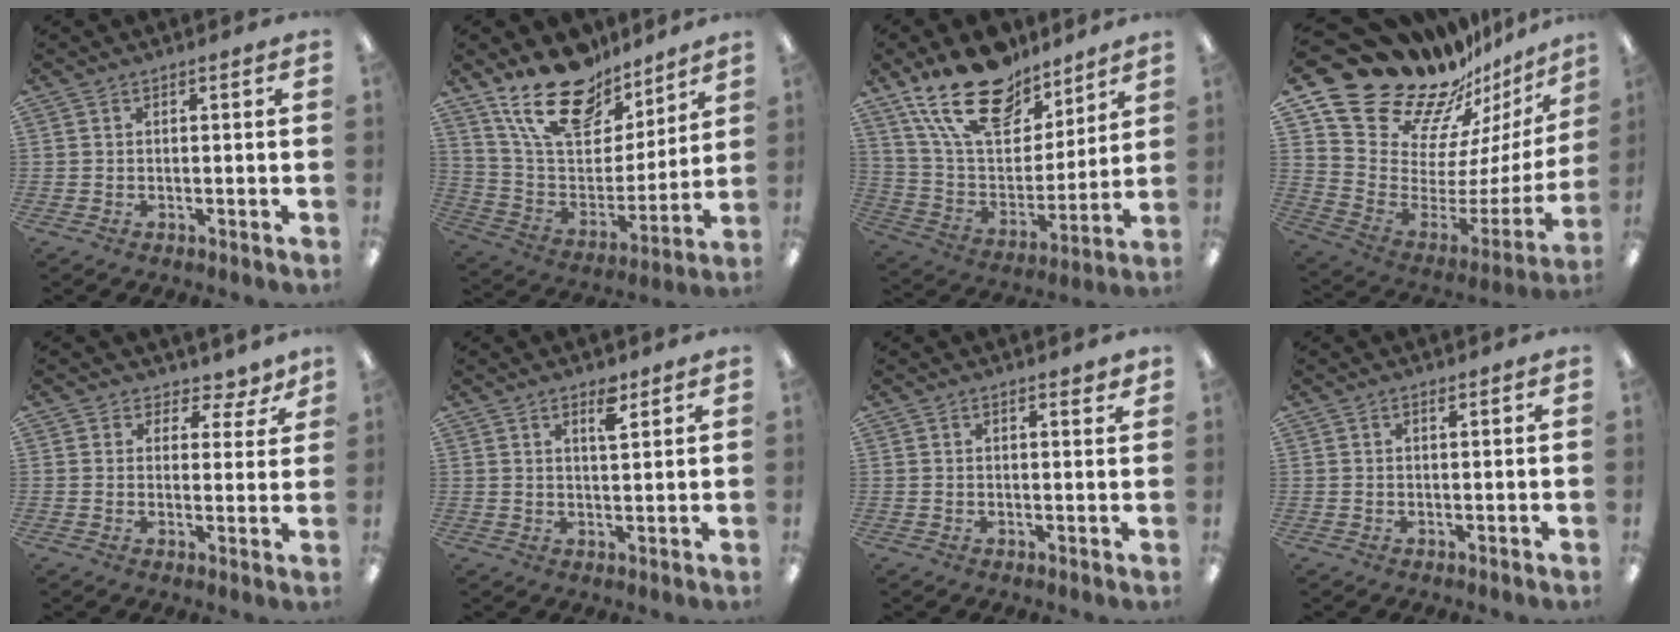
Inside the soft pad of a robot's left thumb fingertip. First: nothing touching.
{"total": 20.9, "force": [15.2, 10.4, 10.0], "torque": [-0.179, -0.094, 0.275]}
{"total": 21.7, "force": [15.5, 10.8, 10.8], "torque": [-0.194, -0.087, 0.279]}
{"total": 24.8, "force": [20.8, 11.2, 7.6], "torque": [-0.119, -0.172, 0.393]}
{"total": 4.7, "force": [3.3, 3.1, 1.4], "torque": [-0.010, -0.028, 0.056]}
{"total": 3.5, "force": [2.5, 0.7, 2.4], "torque": [-0.039, -0.005, 0.040]}
{"total": 2.0, "force": [1.8, 0.3, 0.9], "torque": [-0.004, -0.009, 0.028]}
{"total": 0.9, "force": [0.8, 0.1, 0.4], "torque": [-0.009, 0.000, 0.015]}